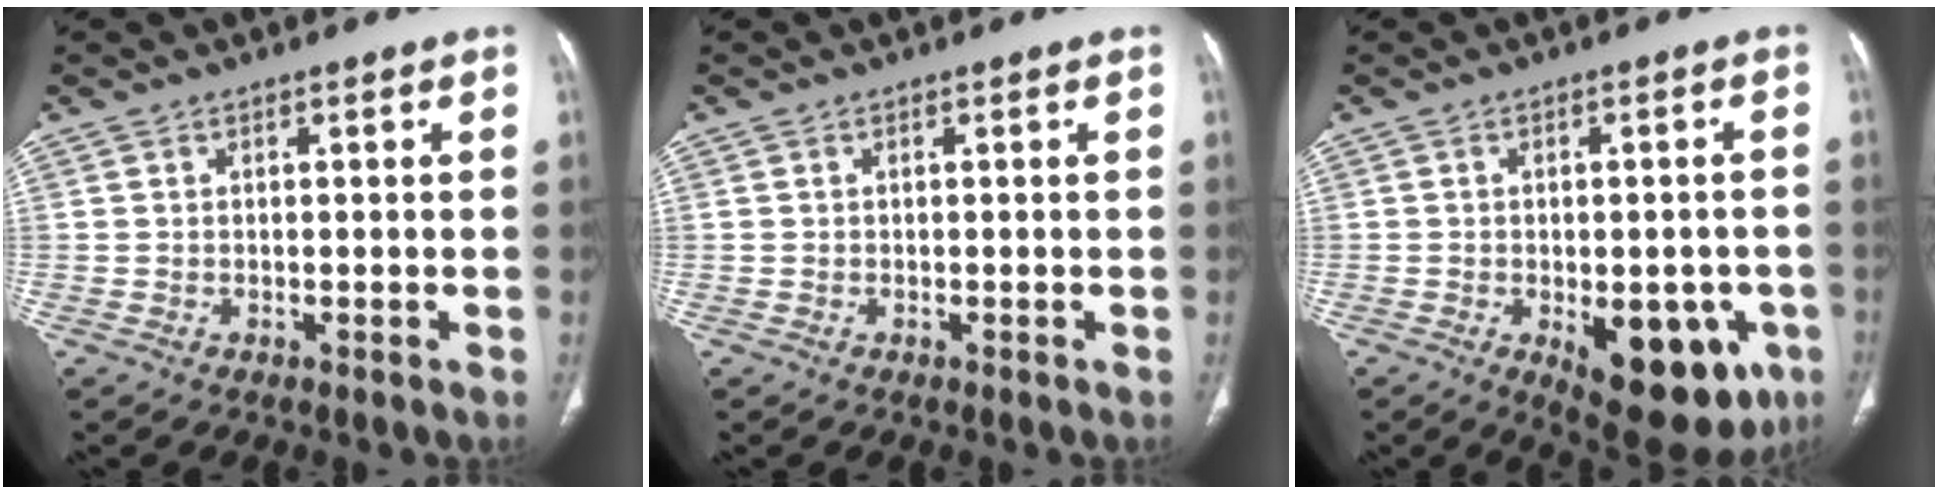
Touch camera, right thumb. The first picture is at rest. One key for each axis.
{"total": 0.0}
{"total": 16.2, "fx": -6.0, "fy": 8.2, "fz": 12.7, "tx": -0.124, "ty": 0.004, "tz": -0.061}